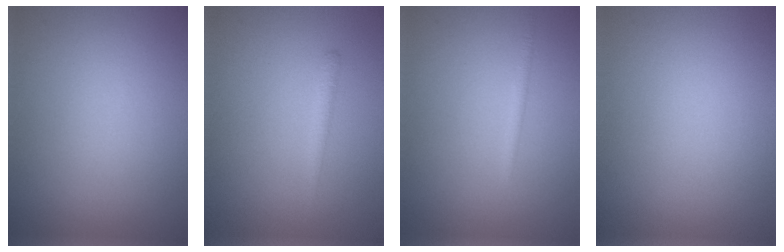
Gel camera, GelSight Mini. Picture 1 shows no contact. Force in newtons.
{"total": 1.3, "press": 1.3, "slide": 0.0}
{"total": 1.0, "press": 1.0, "slide": 0.1}
{"total": 0.0}